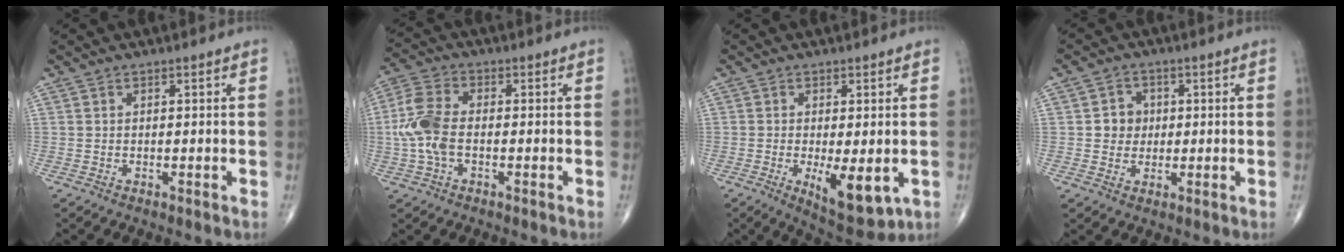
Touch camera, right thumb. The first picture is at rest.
{"total": 8.8, "force": [-1.1, 5.0, 7.1], "torque": [-0.171, 0.020, -0.028]}
{"total": 9.4, "force": [-2.3, 3.5, 8.4], "torque": [-0.119, -0.022, -0.027]}
{"total": 4.3, "force": [0.4, 4.0, 1.7], "torque": [-0.001, 0.005, 0.001]}